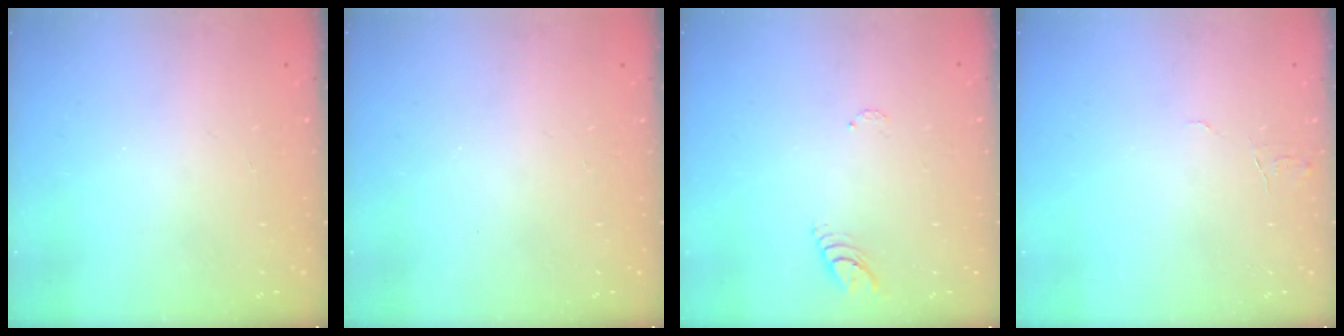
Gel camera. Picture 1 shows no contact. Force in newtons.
{"total": 0.0}
{"total": 4.8, "press": 4.8, "slide": 0.4}
{"total": 4.9, "press": 4.9, "slide": 0.4}